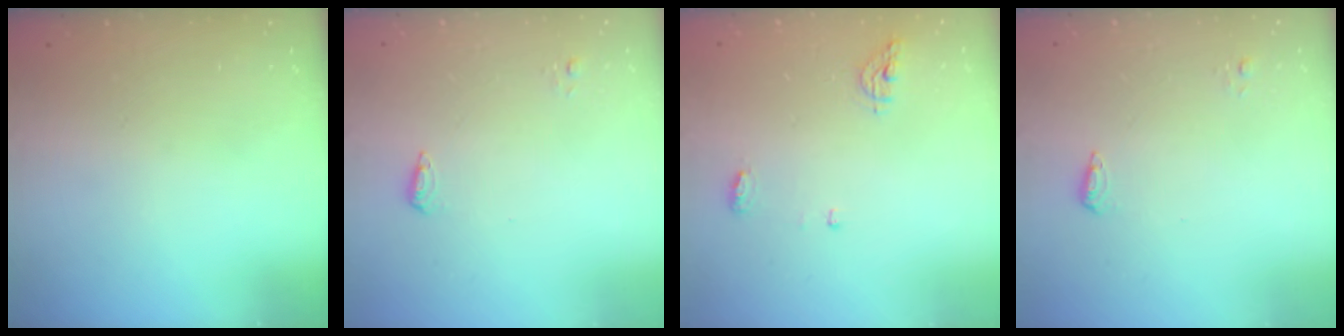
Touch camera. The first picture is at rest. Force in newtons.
{"total": 5.2, "press": 5.1, "slide": 1.0}
{"total": 9.0, "press": 5.9, "slide": 6.9}
{"total": 5.2, "press": 5.1, "slide": 1.0}